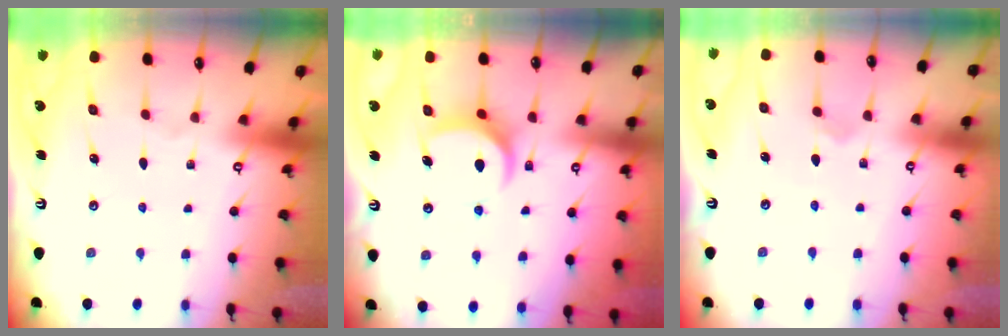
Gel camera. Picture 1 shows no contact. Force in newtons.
{"total": 6.9, "press": 6.9, "slide": 0.7}
{"total": 2.8, "press": 2.8, "slide": 0.4}